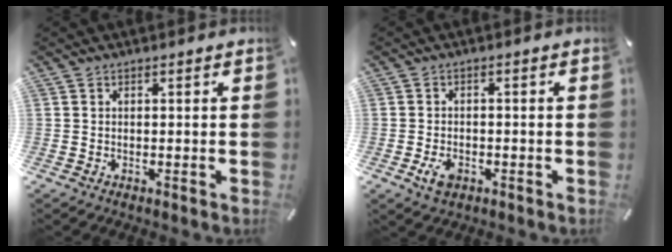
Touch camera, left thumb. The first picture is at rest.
{"total": 3.7, "force": [-1.8, 2.4, 2.3], "torque": [-0.062, 0.001, -0.035]}